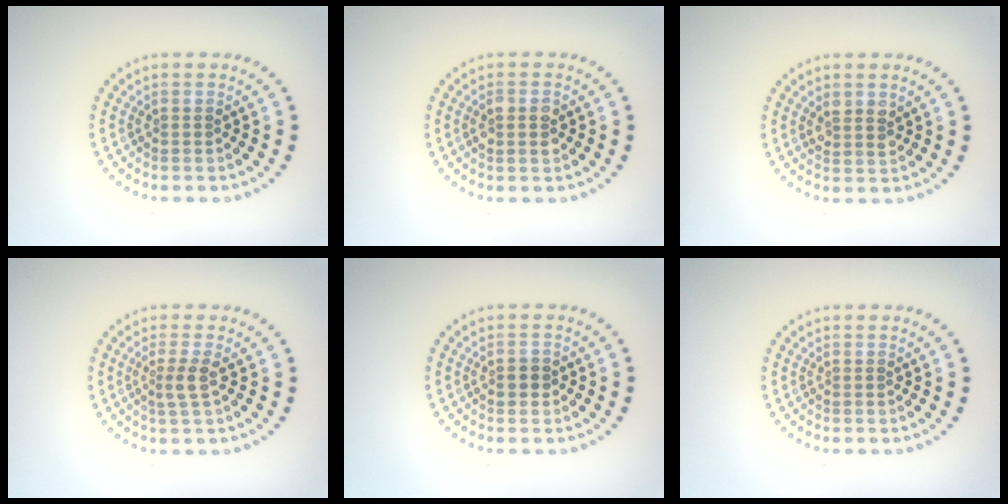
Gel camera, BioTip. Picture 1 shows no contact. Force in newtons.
{"total": 1.7, "press": 1.7, "slide": 0.2}
{"total": 1.7, "press": 1.5, "slide": 0.8}
{"total": 1.8, "press": 1.5, "slide": 1.1}
{"total": 1.3, "press": 1.3, "slide": 0.3}
{"total": 0.0}